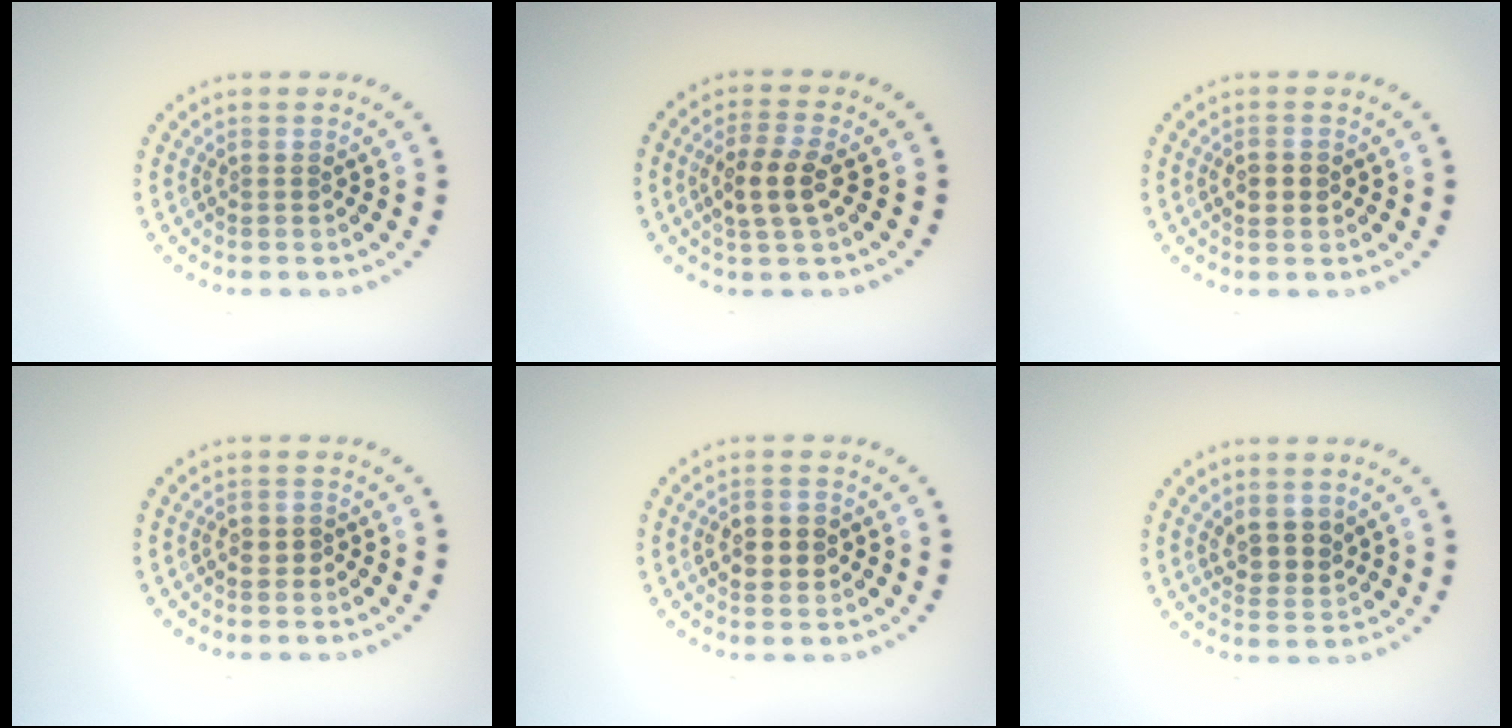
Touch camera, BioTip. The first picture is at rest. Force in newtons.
{"total": 3.3, "press": 3.2, "slide": 1.1}
{"total": 2.1, "press": 2.1, "slide": 0.1}
{"total": 0.8, "press": 0.7, "slide": 0.4}
{"total": 2.8, "press": 2.8, "slide": 0.4}
{"total": 2.5, "press": 2.2, "slide": 1.1}